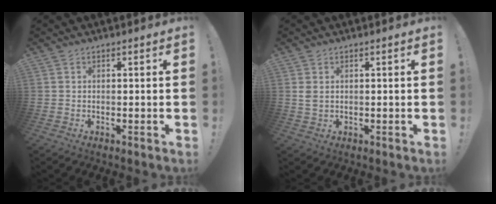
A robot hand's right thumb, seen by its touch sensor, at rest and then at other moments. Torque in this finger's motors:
{"motor_torque": [0.42, 0.61, 0.02, 0.17, 0.00]}